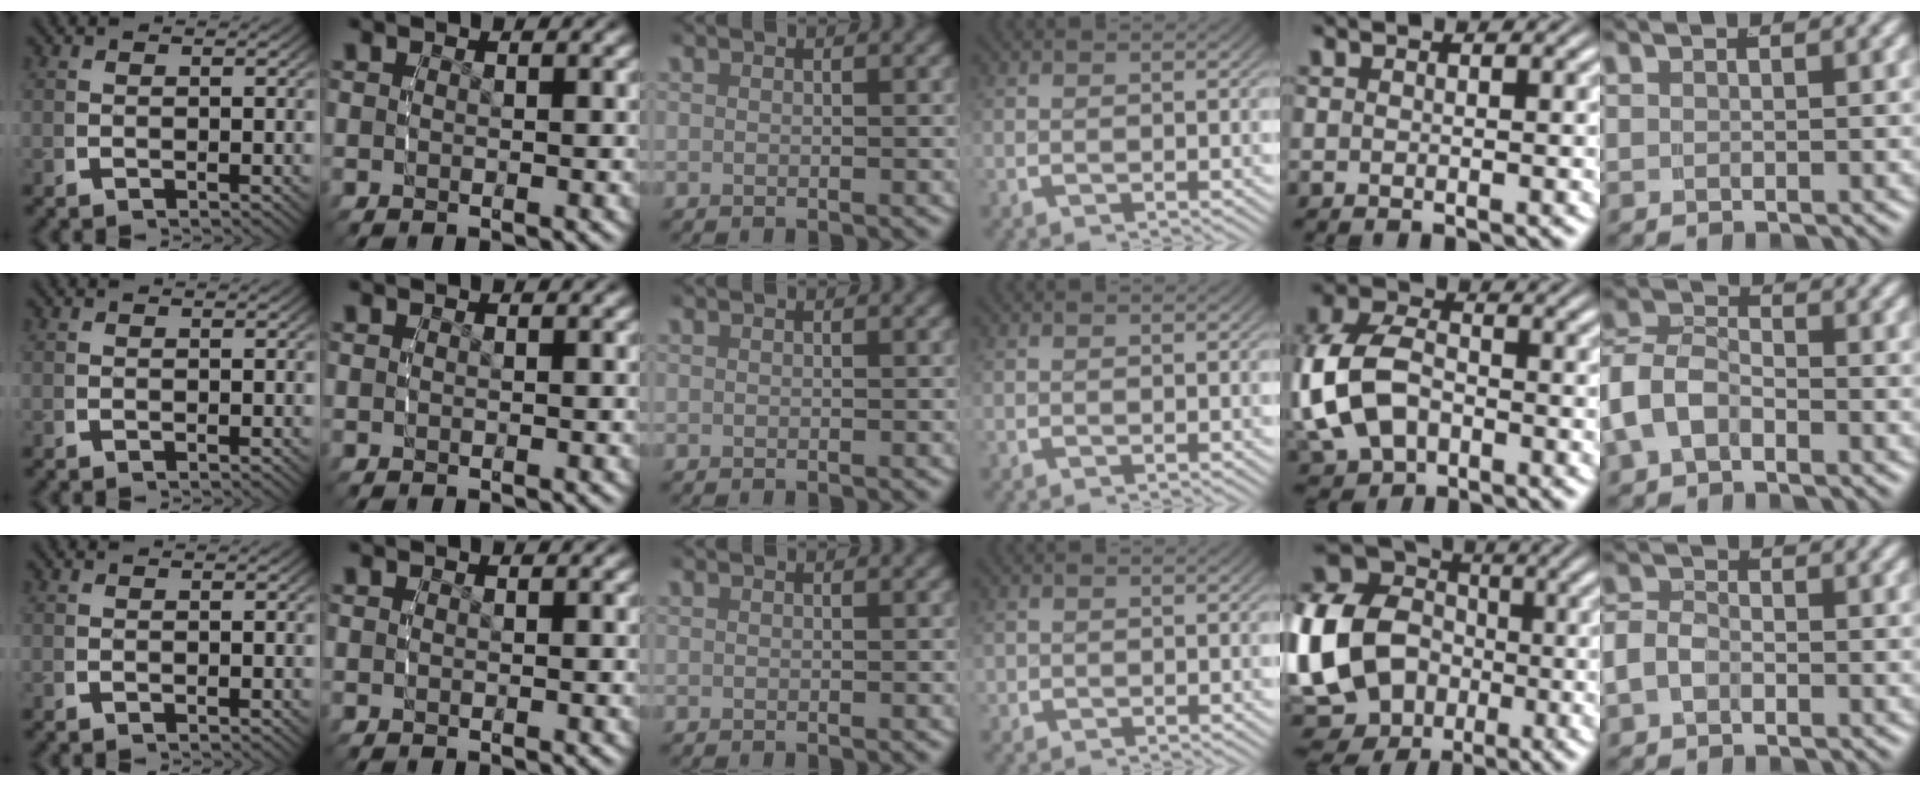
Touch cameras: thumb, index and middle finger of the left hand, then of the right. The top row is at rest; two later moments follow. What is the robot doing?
{"motion": "grasp_and_lifting", "object": "small bumper sticker"}